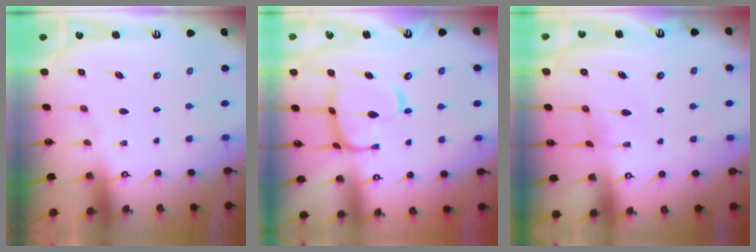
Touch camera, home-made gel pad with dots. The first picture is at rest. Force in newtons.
{"total": 8.8, "press": 8.8, "slide": 0.8}
{"total": 1.0, "press": 0.8, "slide": 0.5}